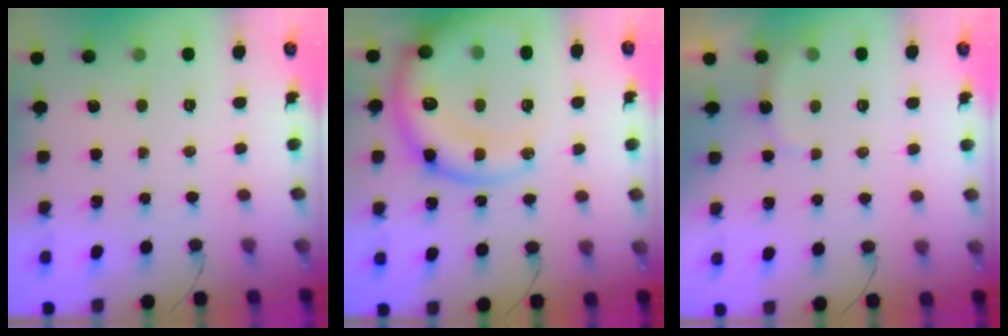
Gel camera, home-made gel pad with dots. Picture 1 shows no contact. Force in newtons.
{"total": 19.4, "press": 18.9, "slide": 4.4}
{"total": 3.0, "press": 2.9, "slide": 0.8}